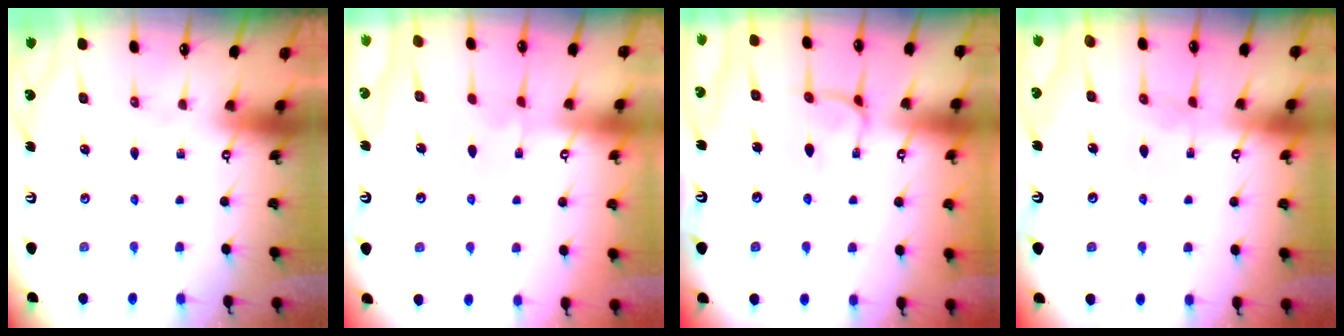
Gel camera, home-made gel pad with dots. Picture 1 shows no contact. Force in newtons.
{"total": 2.8, "press": 2.7, "slide": 0.4}
{"total": 0.7, "press": 0.4, "slide": 0.5}
{"total": 1.7, "press": 1.6, "slide": 0.3}